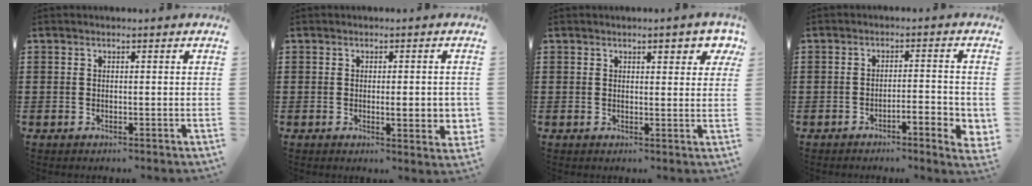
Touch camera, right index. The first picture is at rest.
{"total": 4.1, "force": [-0.3, 0.9, 4.0], "torque": [-0.058, -0.003, -0.008]}
{"total": 3.0, "force": [1.9, 1.0, 2.0], "torque": [-0.029, 0.001, 0.030]}
{"total": 3.9, "force": [-2.0, 0.8, 3.3], "torque": [-0.052, 0.000, -0.035]}